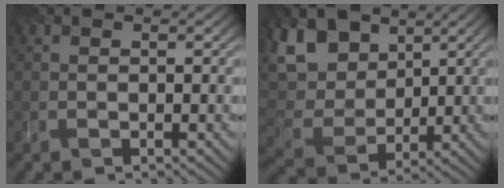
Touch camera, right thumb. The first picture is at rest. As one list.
[{"total": 10.5, "force": [5.5, 6.9, 5.8], "torque": [-0.188, 0.022, 0.112]}]